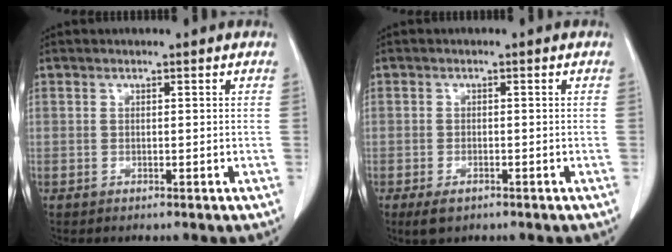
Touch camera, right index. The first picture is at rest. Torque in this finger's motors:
{"motor_torque": [0.30, -0.23, 0.13, 0.03]}